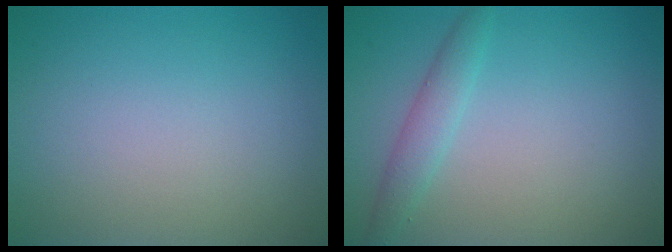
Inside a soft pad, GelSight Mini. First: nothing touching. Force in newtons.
{"total": 2.0, "press": 2.0, "slide": 0.3}